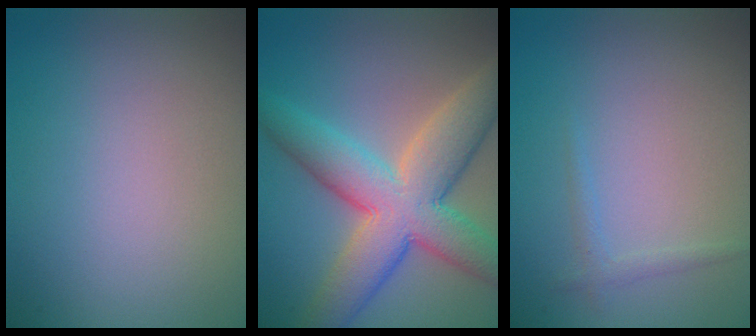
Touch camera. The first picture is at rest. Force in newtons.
{"total": 9.2, "press": 9.2, "slide": 0.2}
{"total": 0.9, "press": 0.9, "slide": 0.1}